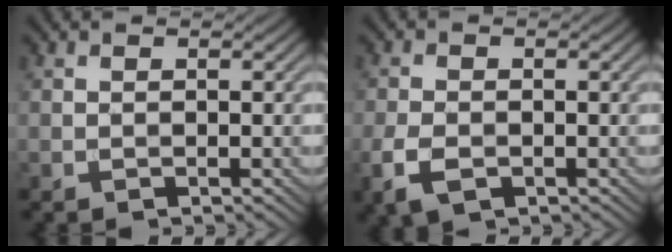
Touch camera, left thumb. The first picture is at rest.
{"total": 3.7, "force": [-1.6, 2.1, 2.6], "torque": [-0.068, -0.008, -0.035]}